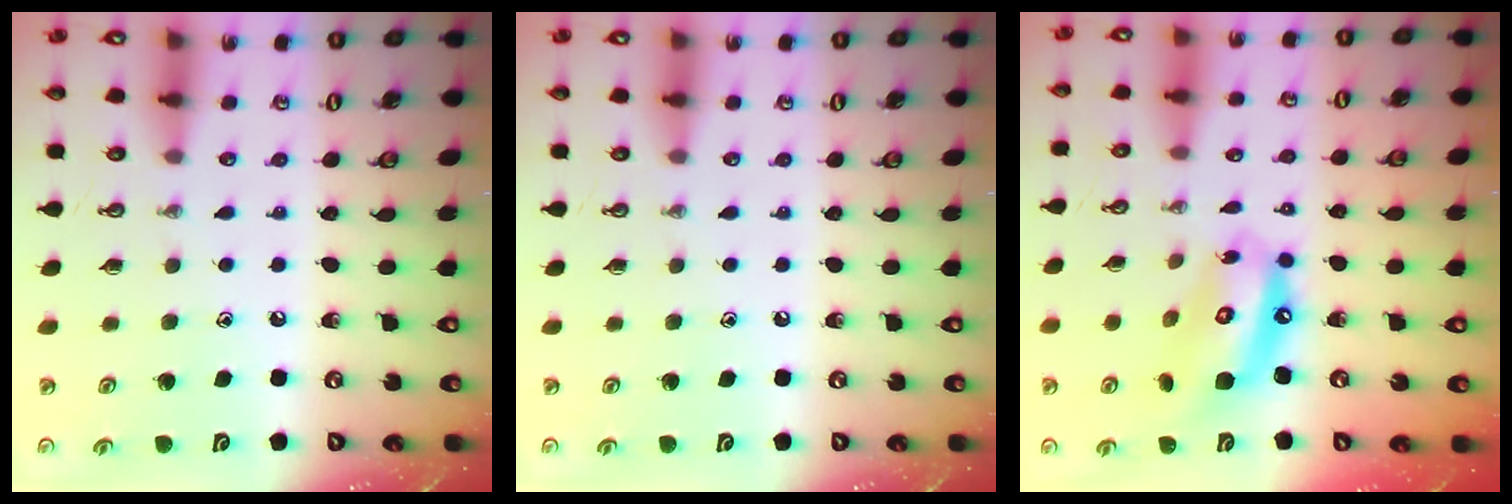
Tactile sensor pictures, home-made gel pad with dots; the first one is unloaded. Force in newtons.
{"total": 0.0}
{"total": 13.6, "press": 13.6, "slide": 1.4}